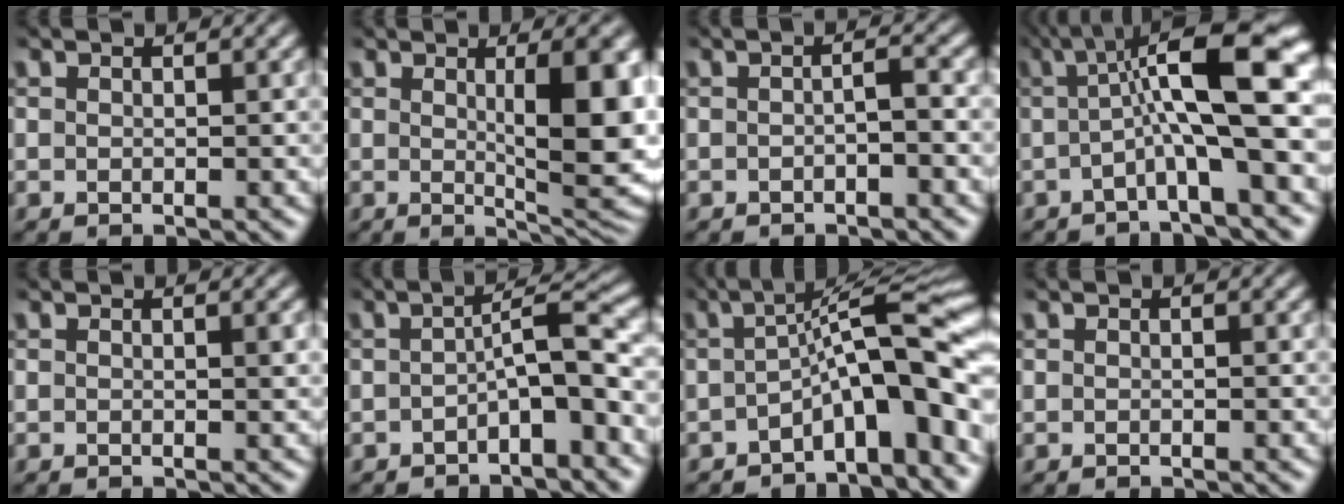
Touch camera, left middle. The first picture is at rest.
{"total": 8.5, "force": [1.0, 2.1, 8.2], "torque": [-0.103, -0.006, 0.021]}
{"total": 1.4, "force": [-0.6, 0.2, 1.2], "torque": [-0.019, 0.004, -0.011]}
{"total": 10.8, "force": [0.9, 2.6, 10.5], "torque": [-0.156, 0.027, 0.002]}
{"total": 0.7, "force": [0.1, 0.1, 0.7], "torque": [-0.008, 0.000, 0.001]}
{"total": 4.1, "force": [-1.2, 0.8, 3.8], "torque": [-0.061, 0.019, -0.024]}
{"total": 8.9, "force": [-2.9, 2.1, 8.1], "torque": [-0.102, 0.024, -0.058]}
{"total": 0.0}